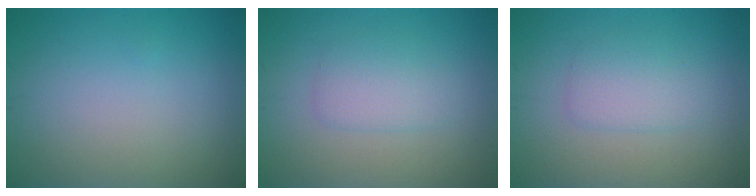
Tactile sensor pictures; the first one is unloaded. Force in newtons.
{"total": 2.3, "press": 2.3, "slide": 0.1}
{"total": 2.3, "press": 2.3, "slide": 0.1}